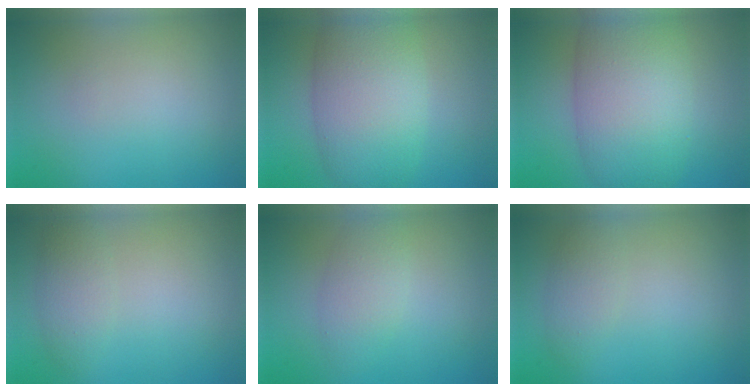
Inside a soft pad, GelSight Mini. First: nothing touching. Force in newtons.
{"total": 7.9, "press": 7.9, "slide": 0.4}
{"total": 9.5, "press": 9.5, "slide": 0.5}
{"total": 2.1, "press": 2.1, "slide": 0.2}
{"total": 2.5, "press": 2.5, "slide": 0.1}
{"total": 1.9, "press": 1.9, "slide": 0.1}